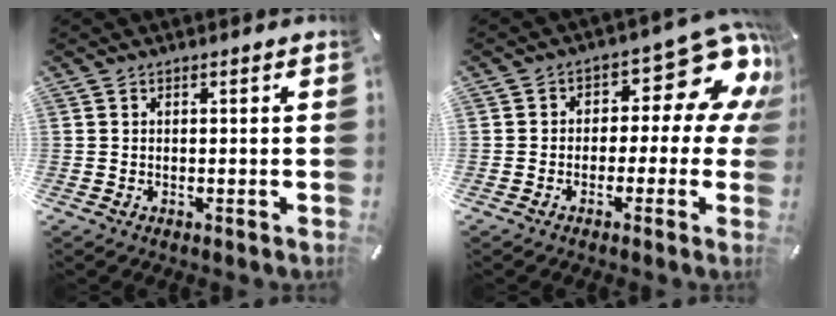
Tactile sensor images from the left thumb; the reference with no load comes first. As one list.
[{"total": 13.4, "force": [4.9, 7.4, 10.0], "torque": [-0.118, -0.037, 0.074]}]